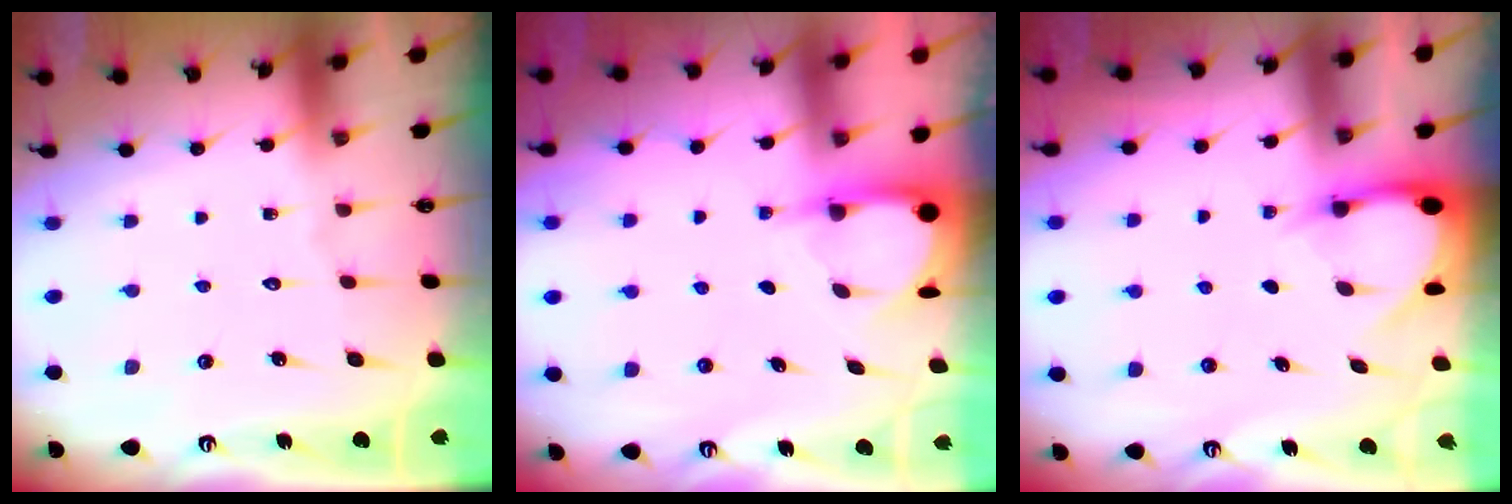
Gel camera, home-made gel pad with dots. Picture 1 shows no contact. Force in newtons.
{"total": 3.9, "press": 3.9, "slide": 0.4}
{"total": 3.2, "press": 3.2, "slide": 0.2}